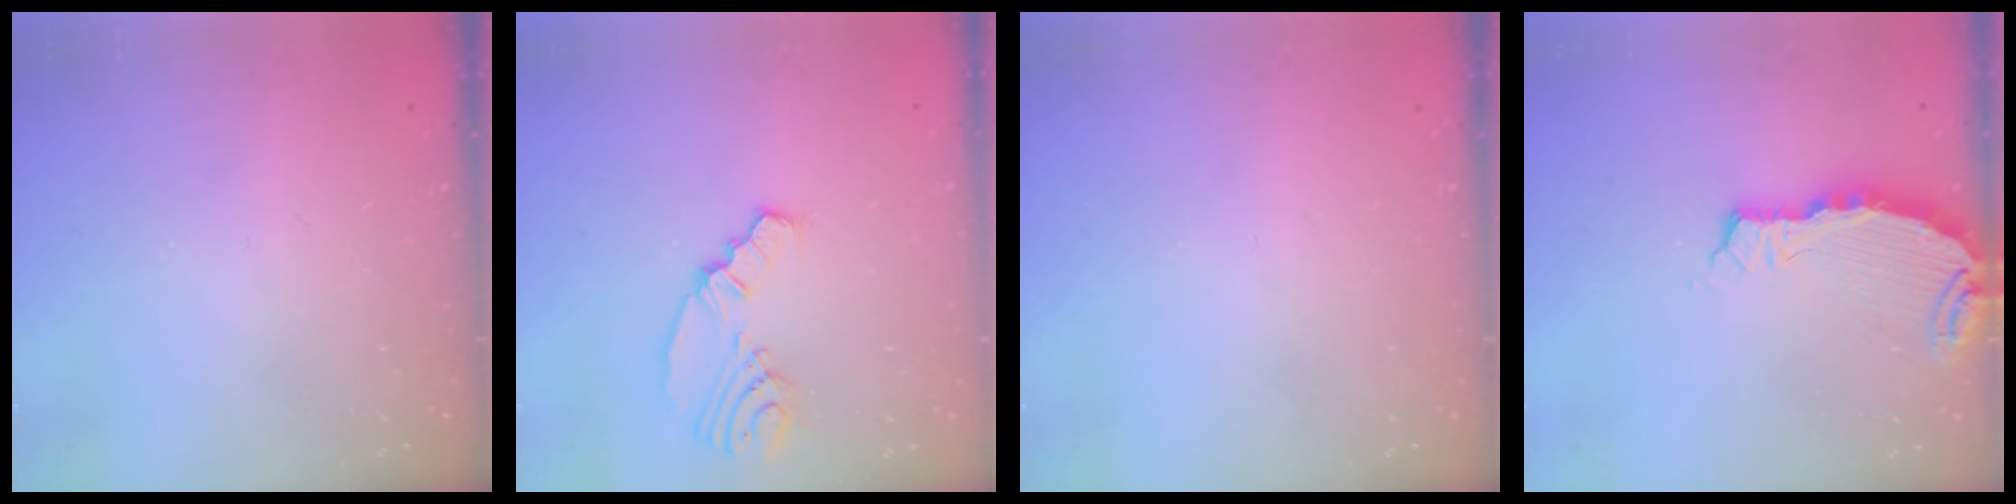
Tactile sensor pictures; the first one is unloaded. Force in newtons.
{"total": 8.2, "press": 7.3, "slide": 3.6}
{"total": 0.0}
{"total": 5.7, "press": 5.7, "slide": 0.3}